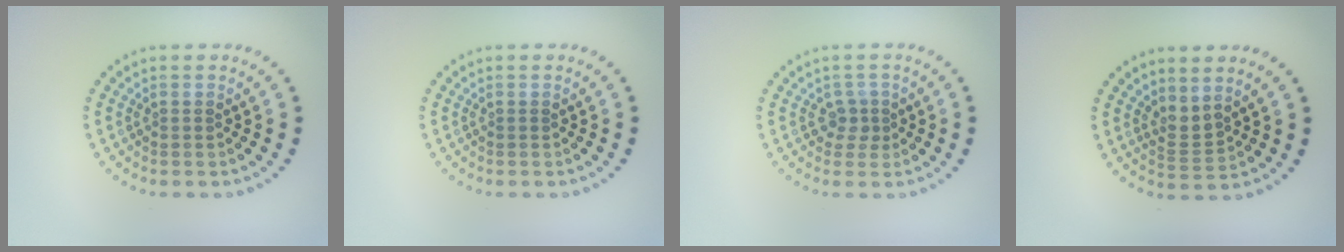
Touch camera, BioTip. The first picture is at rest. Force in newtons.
{"total": 0.0}
{"total": 1.6, "press": 1.3, "slide": 1.0}
{"total": 1.8, "press": 1.2, "slide": 1.3}